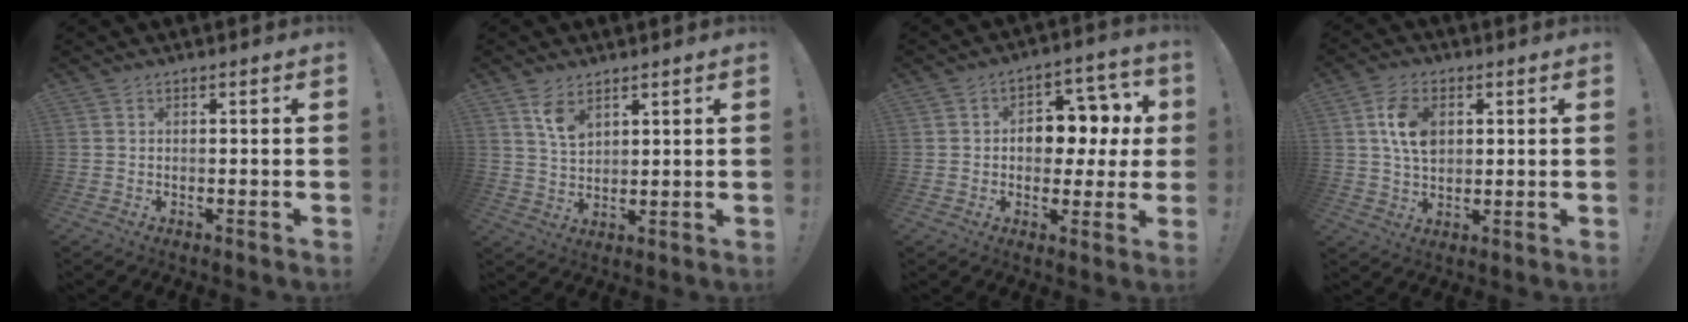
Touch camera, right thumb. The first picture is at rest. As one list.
[{"total": 6.4, "force": [4.1, 3.2, 3.8], "torque": [-0.059, -0.025, 0.072]}, {"total": 10.5, "force": [1.1, 7.9, 6.9], "torque": [-0.084, -0.005, 0.023]}, {"total": 9.7, "force": [2.5, 6.7, 6.6], "torque": [-0.118, 0.004, 0.046]}]